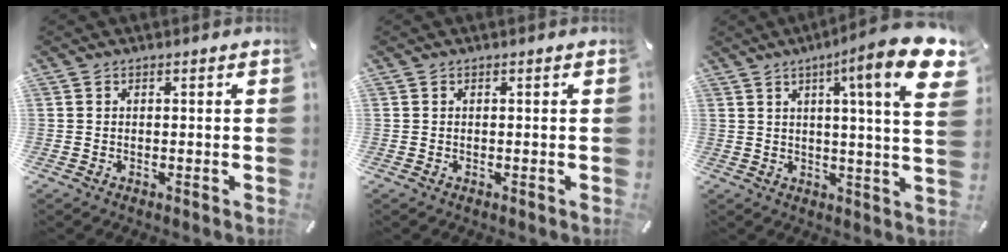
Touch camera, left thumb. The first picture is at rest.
{"total": 0.0}
{"total": 17.5, "force": [7.4, 1.9, 15.8], "torque": [-0.240, -0.035, 0.100]}